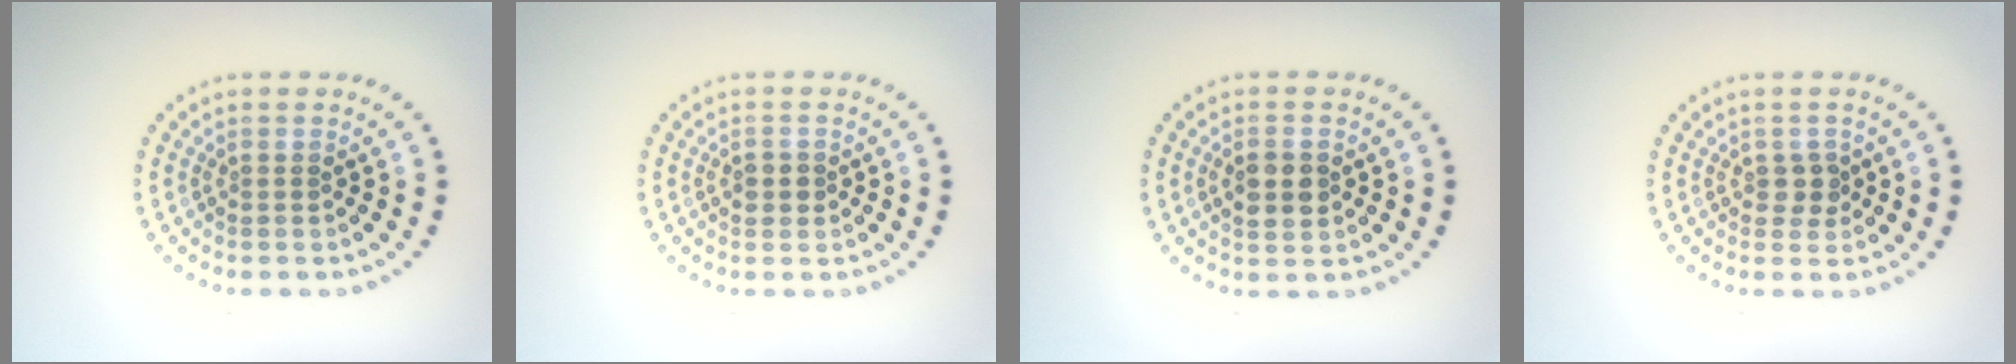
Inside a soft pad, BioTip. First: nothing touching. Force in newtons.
{"total": 1.4, "press": 1.3, "slide": 0.4}
{"total": 2.4, "press": 2.4, "slide": 0.1}
{"total": 1.4, "press": 1.3, "slide": 0.4}